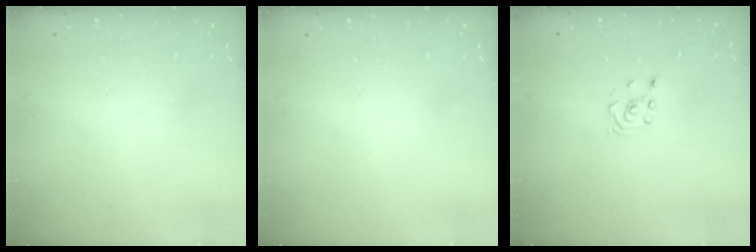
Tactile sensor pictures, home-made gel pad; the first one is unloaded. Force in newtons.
{"total": 0.0}
{"total": 2.6, "press": 2.4, "slide": 1.0}